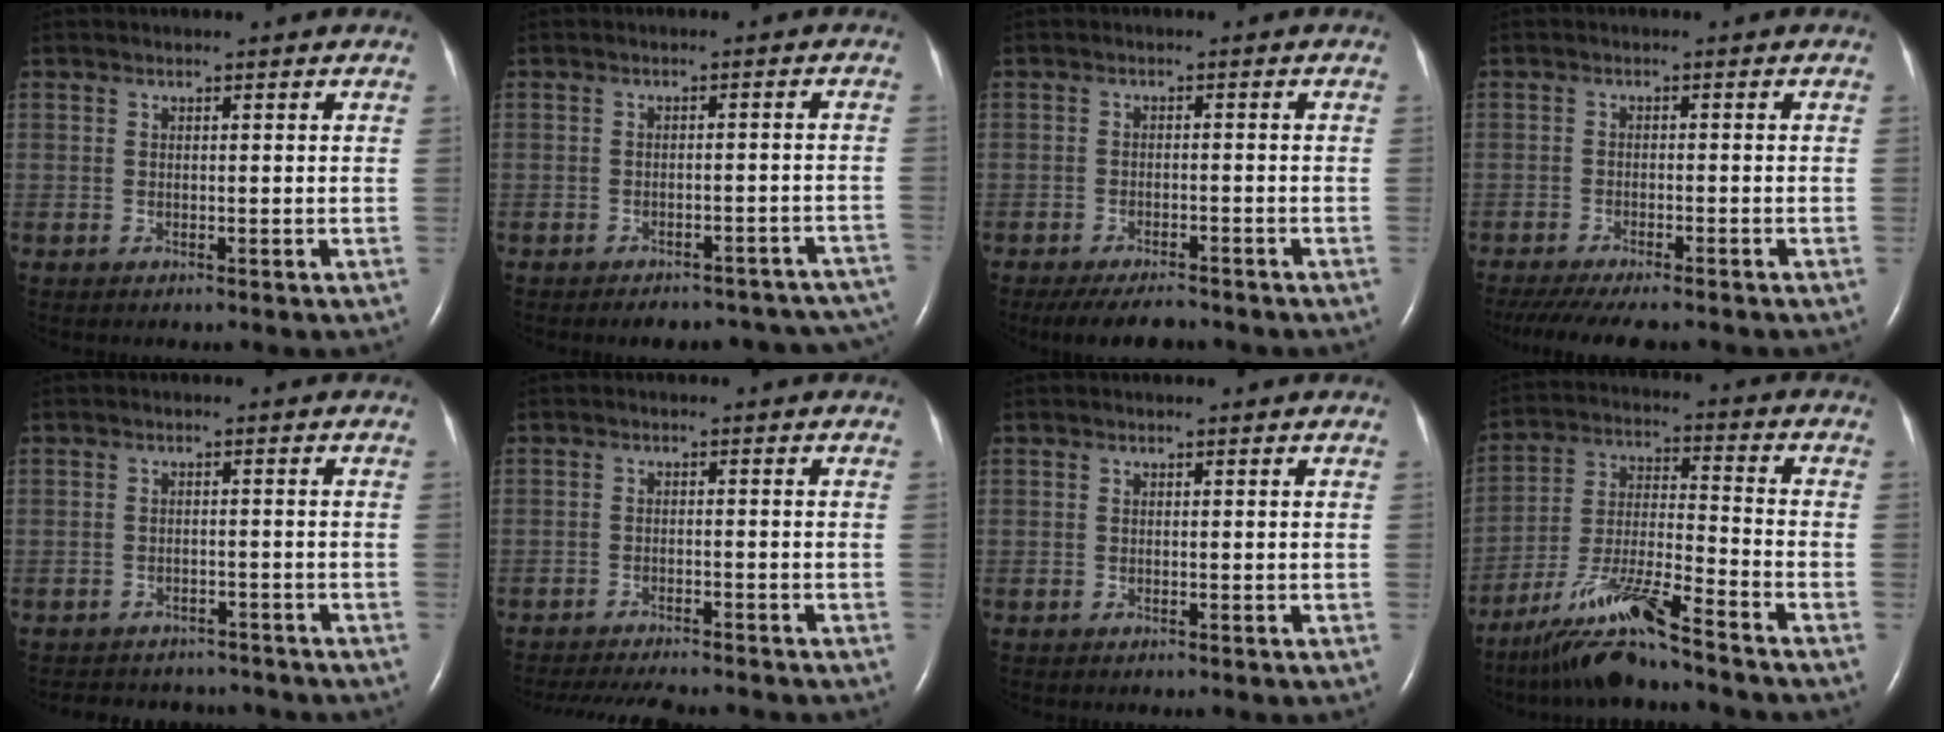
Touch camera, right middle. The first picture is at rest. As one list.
[{"total": 15.6, "force": [-13.8, 5.4, 4.8], "torque": [-0.039, 0.022, -0.145]}, {"total": 7.0, "force": [-6.2, 1.6, 2.8], "torque": [-0.042, -0.014, -0.095]}, {"total": 12.3, "force": [-10.5, 2.2, 6.1], "torque": [-0.103, -0.024, -0.150]}, {"total": 8.6, "force": [-7.9, 3.2, 1.2], "torque": [-0.023, 0.010, -0.093]}, {"total": 11.2, "force": [-10.2, 1.6, 4.5], "torque": [-0.065, -0.016, -0.140]}, {"total": 0.0}, {"total": 12.7, "force": [-9.9, 0.4, 7.8], "torque": [-0.155, -0.020, -0.182]}]